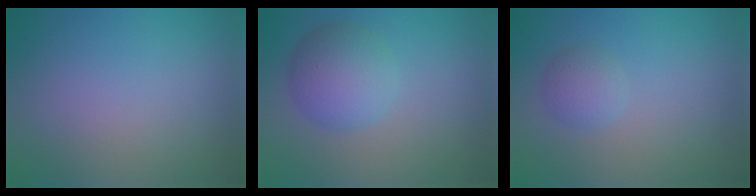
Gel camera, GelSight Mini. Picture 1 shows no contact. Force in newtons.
{"total": 4.7, "press": 4.7, "slide": 0.2}
{"total": 1.9, "press": 1.9, "slide": 0.1}